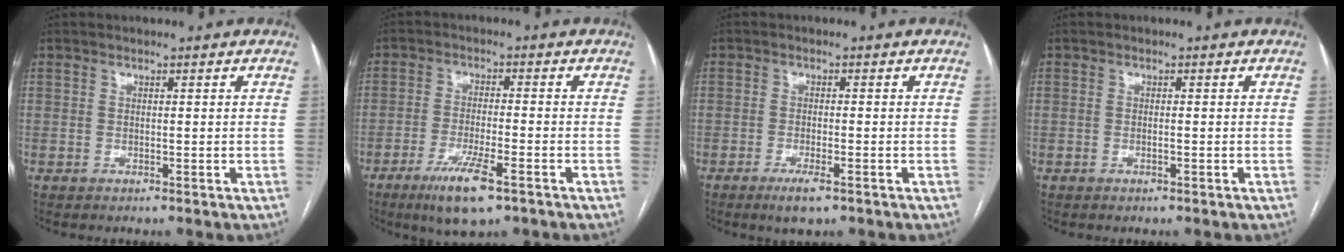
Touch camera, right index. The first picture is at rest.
{"total": 8.1, "force": [-4.7, 1.3, 6.4], "torque": [-0.120, -0.016, -0.079]}
{"total": 3.5, "force": [-2.1, 0.8, 2.8], "torque": [-0.051, -0.005, -0.034]}
{"total": 0.5, "force": [-0.1, 0.0, 0.5], "torque": [-0.010, 0.000, -0.001]}